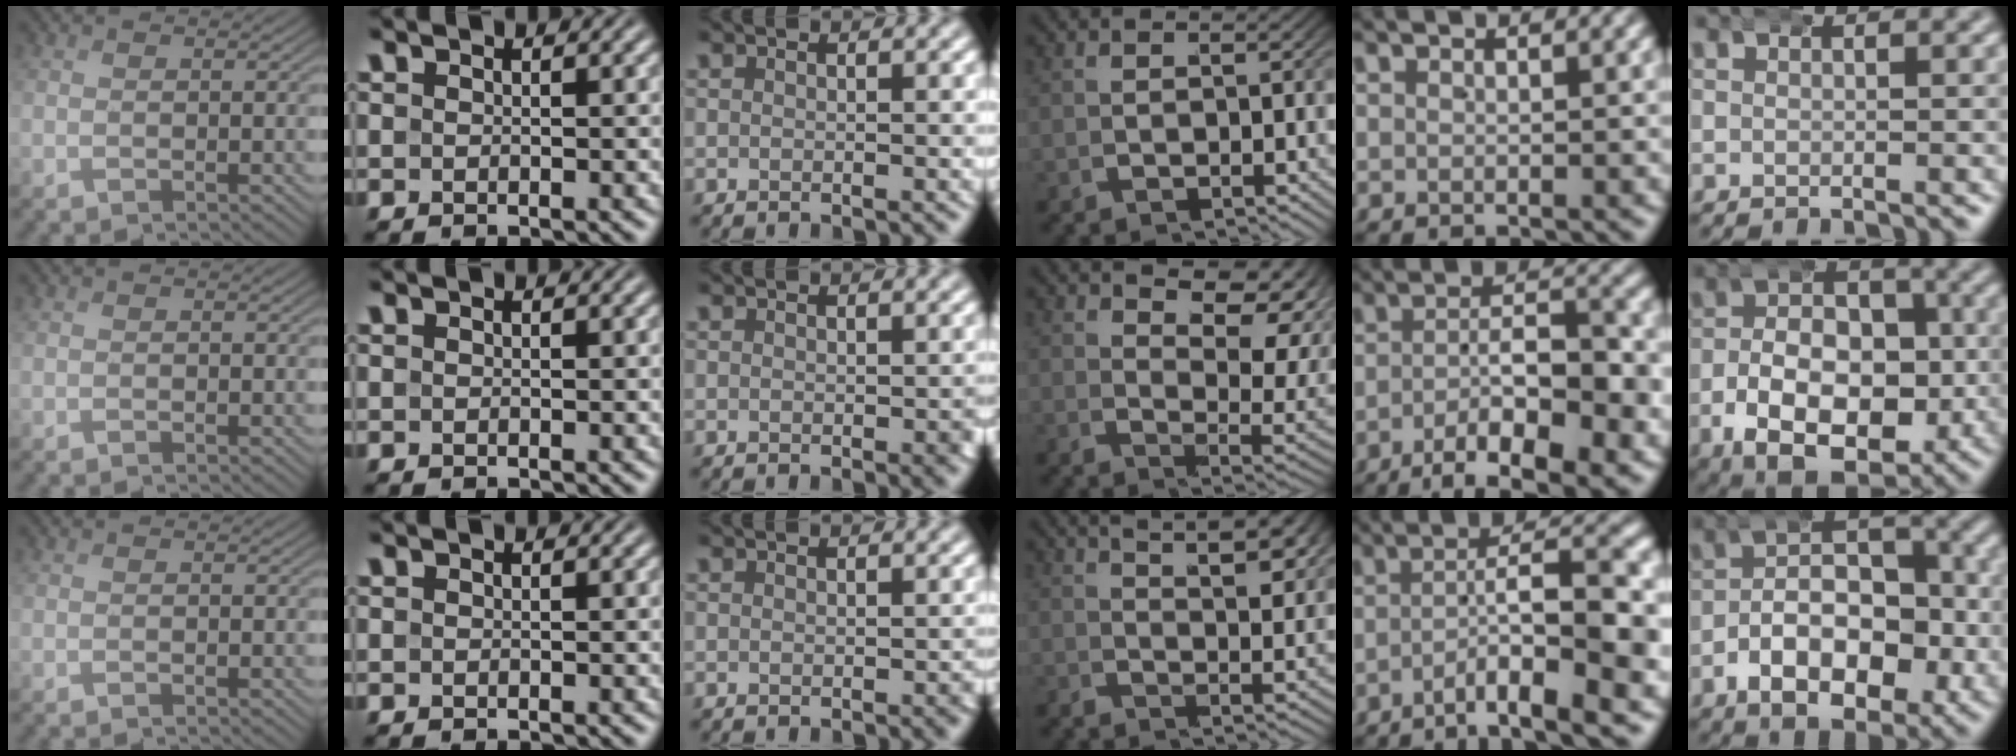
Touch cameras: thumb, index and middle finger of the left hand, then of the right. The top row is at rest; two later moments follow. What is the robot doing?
{"motion": "wrap", "object": "arm wrap"}